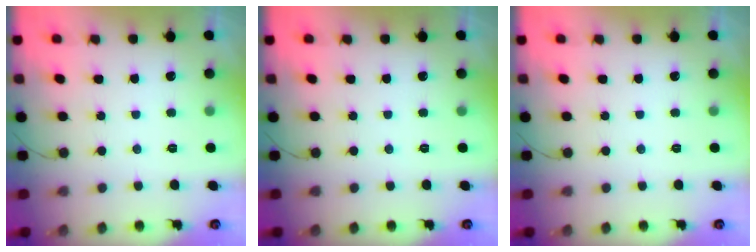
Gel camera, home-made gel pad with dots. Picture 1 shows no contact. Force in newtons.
{"total": 0.0}
{"total": 0.0}